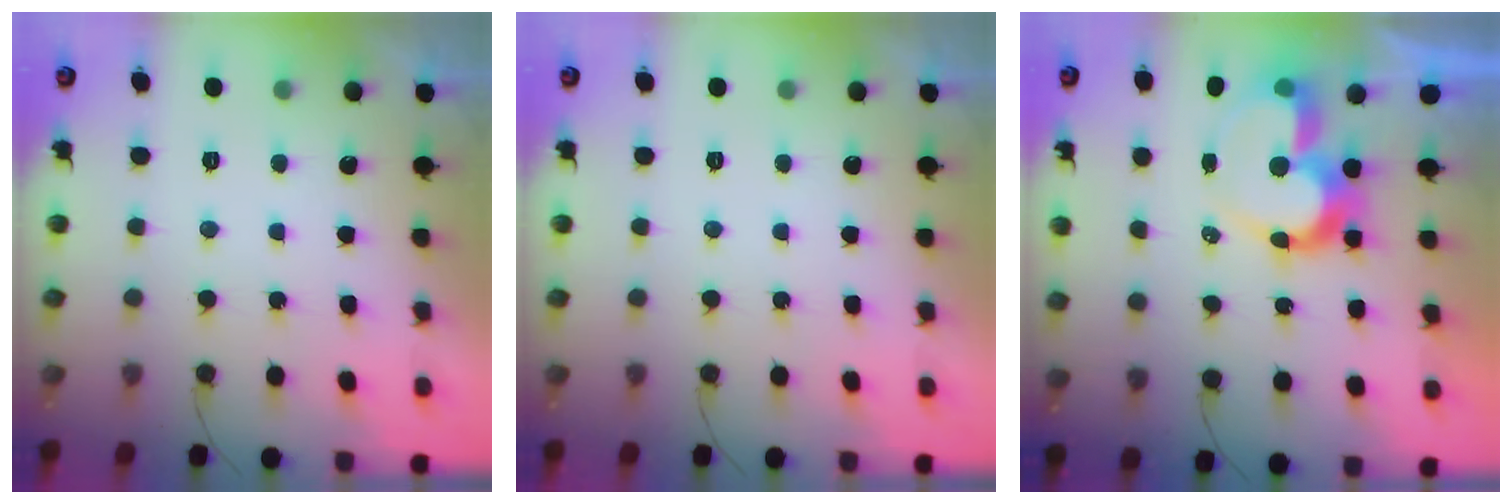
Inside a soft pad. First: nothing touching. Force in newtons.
{"total": 0.0}
{"total": 12.9, "press": 12.9, "slide": 1.4}